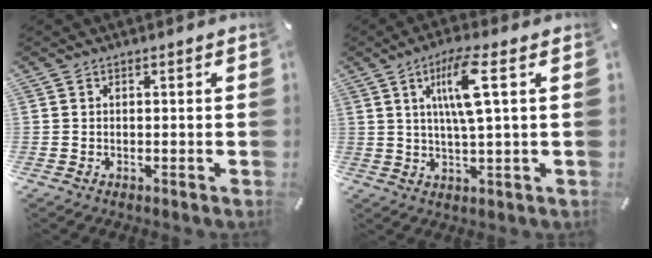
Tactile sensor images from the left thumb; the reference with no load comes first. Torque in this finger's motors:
{"motor_torque": [1.30, 1.67, 1.27, -0.57, 0.40]}